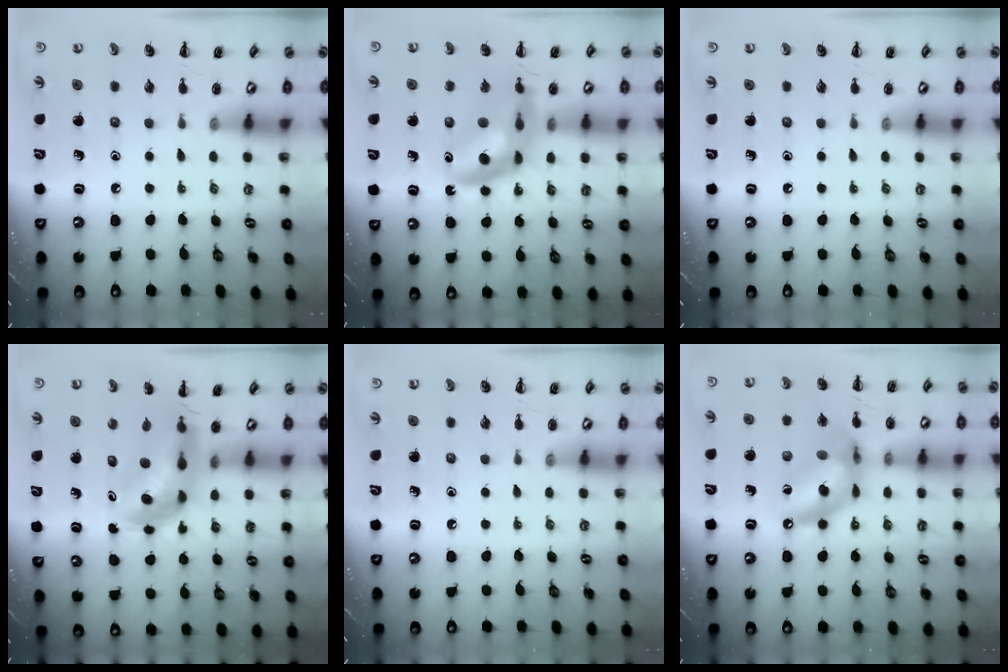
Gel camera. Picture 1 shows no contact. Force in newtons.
{"total": 13.4, "press": 12.9, "slide": 3.6}
{"total": 0.0}
{"total": 6.9, "press": 6.7, "slide": 1.5}
{"total": 0.0}
{"total": 12.6, "press": 12.1, "slide": 3.3}